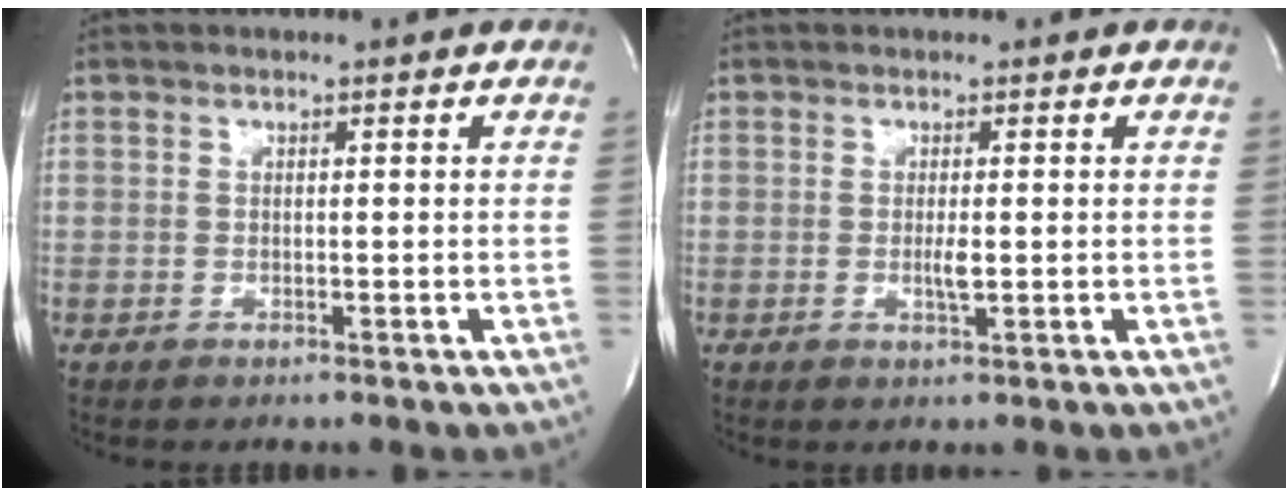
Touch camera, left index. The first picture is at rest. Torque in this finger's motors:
{"motor_torque": [0.28, 0.10, 0.05, 0.01]}